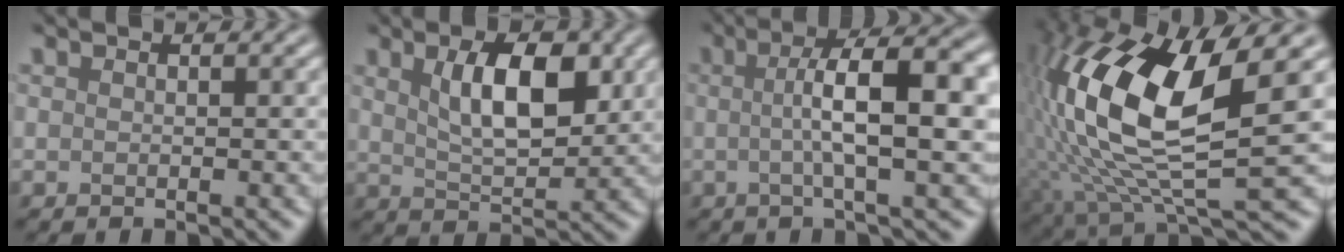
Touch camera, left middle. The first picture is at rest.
{"total": 3.4, "force": [0.7, 0.6, 3.3], "torque": [-0.085, -0.026, 0.053]}
{"total": 7.4, "force": [-0.1, 0.3, 7.4], "torque": [-0.107, -0.005, 0.029]}
{"total": 11.5, "force": [0.5, 3.3, 11.0], "torque": [-0.273, -0.026, 0.052]}